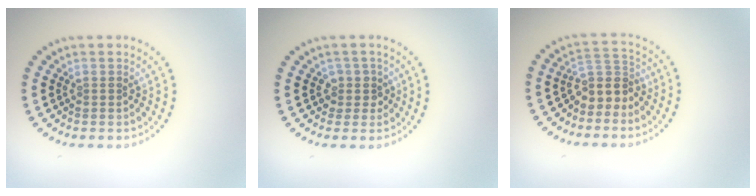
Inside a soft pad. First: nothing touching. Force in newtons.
{"total": 1.7, "press": 1.3, "slide": 1.0}
{"total": 2.9, "press": 2.2, "slide": 1.9}